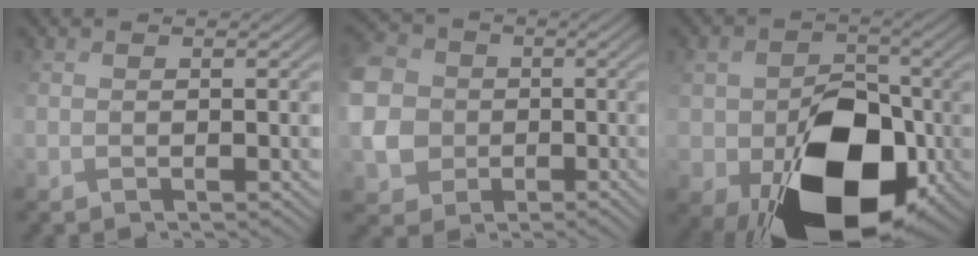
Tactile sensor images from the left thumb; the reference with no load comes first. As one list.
[{"total": 9.1, "force": [0.0, 8.3, 3.7], "torque": [-0.137, -0.016, -0.009]}, {"total": 16.1, "force": [-5.0, 11.3, 10.3], "torque": [-0.167, -0.047, -0.058]}]